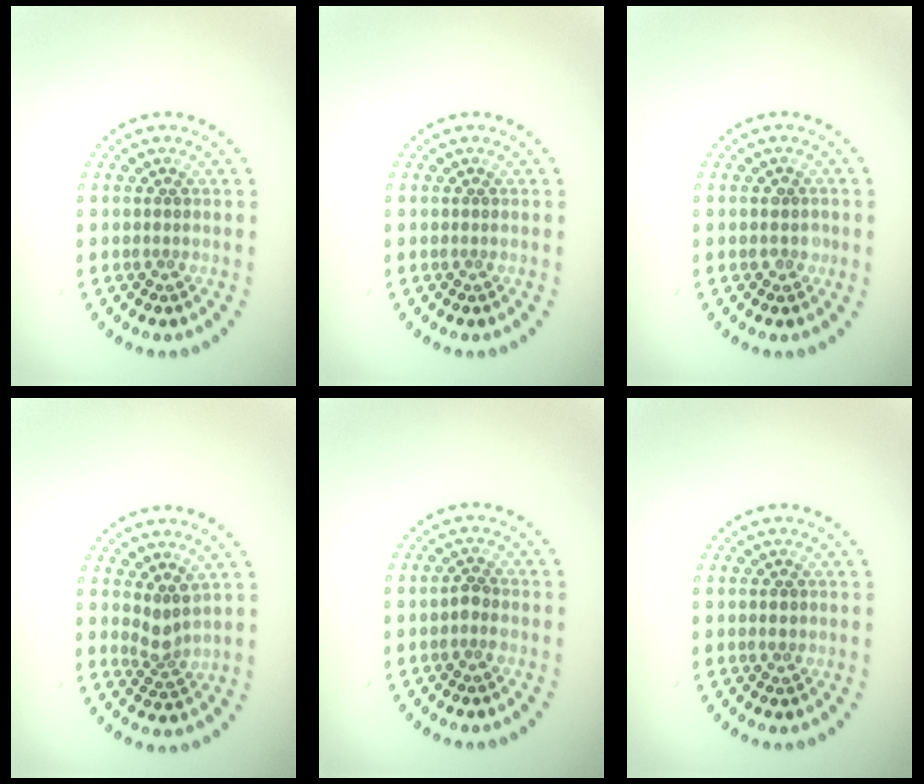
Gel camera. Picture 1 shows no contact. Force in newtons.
{"total": 0.0}
{"total": 1.0, "press": 1.0, "slide": 0.4}
{"total": 1.9, "press": 1.4, "slide": 1.3}
{"total": 0.9, "press": 0.8, "slide": 0.3}
{"total": 1.0, "press": 1.0, "slide": 0.1}